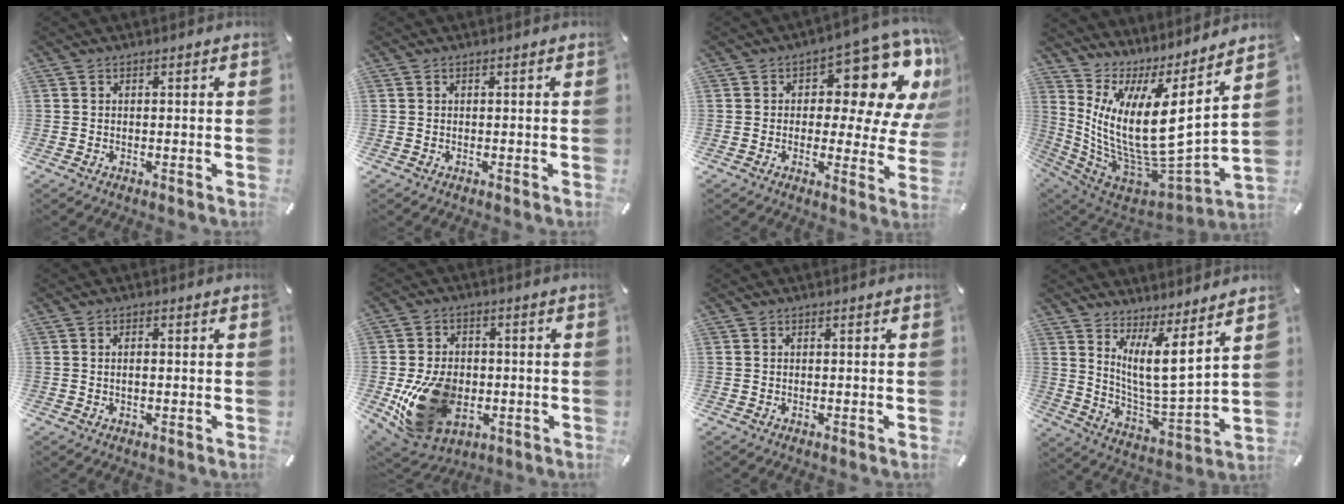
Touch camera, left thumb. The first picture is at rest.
{"total": 0.0}
{"total": 15.3, "force": [7.3, 7.7, 11.1], "torque": [-0.129, -0.068, 0.115]}
{"total": 16.3, "force": [2.4, 6.0, 15.0], "torque": [-0.317, -0.083, 0.036]}
{"total": 1.6, "force": [-0.1, 0.6, 1.5], "torque": [-0.028, 0.001, -0.002]}
{"total": 17.4, "force": [-3.6, 13.0, 11.0], "torque": [-0.212, 0.009, -0.053]}
{"total": 0.0}
{"total": 10.8, "force": [6.9, 1.7, 8.1], "torque": [-0.144, -0.061, 0.119]}